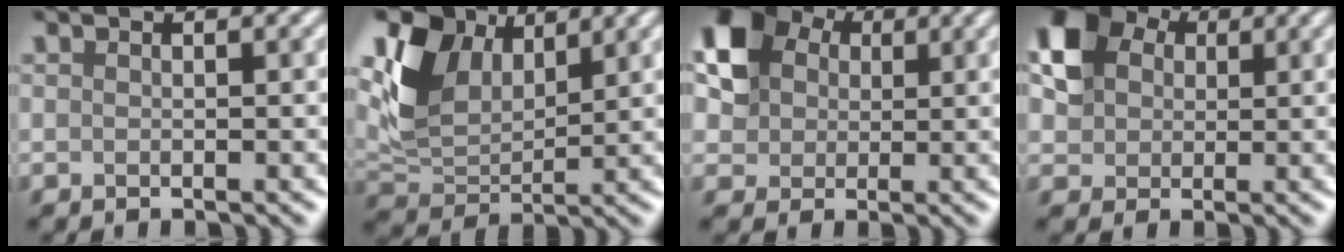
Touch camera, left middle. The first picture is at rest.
{"total": 7.5, "force": [4.4, 4.8, 3.8], "torque": [-0.086, 0.006, 0.086]}
{"total": 8.8, "force": [3.0, 7.0, 4.3], "torque": [-0.102, 0.027, 0.041]}
{"total": 6.4, "force": [2.1, 5.1, 3.2], "torque": [-0.085, 0.013, 0.026]}